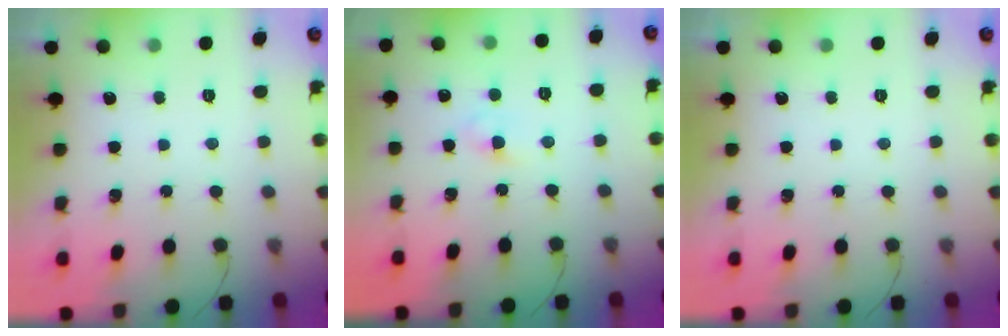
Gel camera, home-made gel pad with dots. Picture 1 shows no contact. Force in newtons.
{"total": 2.6, "press": 2.4, "slide": 1.1}
{"total": 0.0}